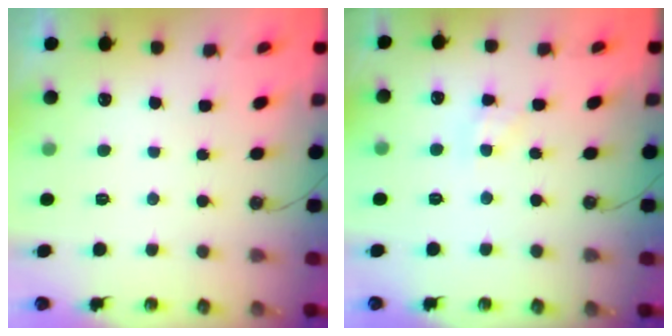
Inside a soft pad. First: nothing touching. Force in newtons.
{"total": 3.9, "press": 3.9, "slide": 0.3}